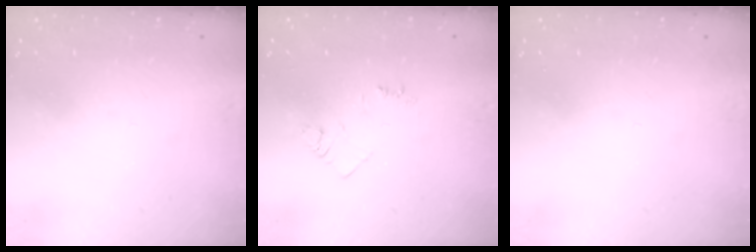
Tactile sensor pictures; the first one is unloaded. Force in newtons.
{"total": 3.8, "press": 3.8, "slide": 0.5}
{"total": 0.0}